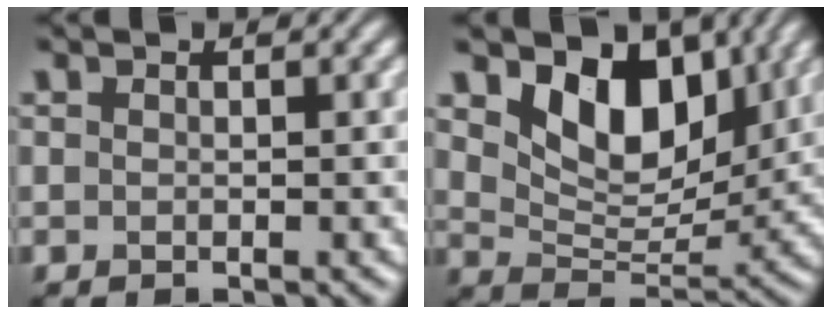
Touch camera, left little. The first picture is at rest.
{"total": 7.8, "force": [3.5, 4.8, 5.1], "torque": [-0.085, -0.018, 0.056]}